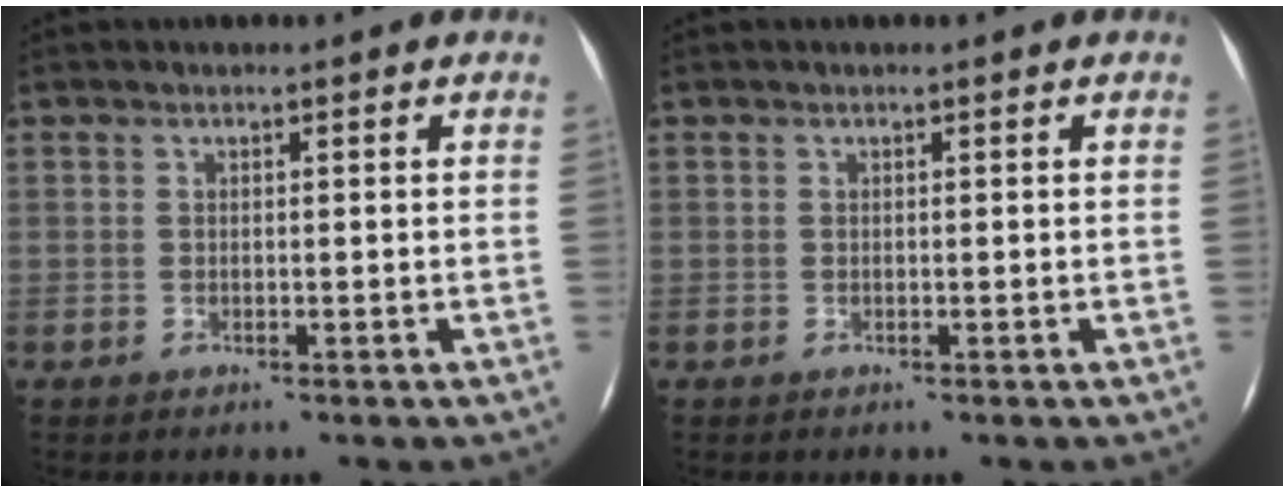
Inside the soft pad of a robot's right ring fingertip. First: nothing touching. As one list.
[{"total": 0.0}]